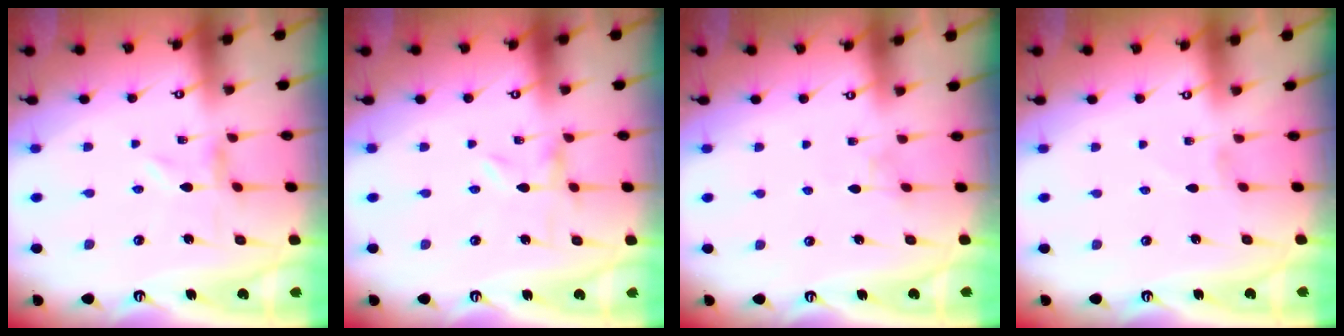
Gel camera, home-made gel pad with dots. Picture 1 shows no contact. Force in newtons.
{"total": 0.0}
{"total": 2.3, "press": 2.3, "slide": 0.3}
{"total": 0.9, "press": 0.9, "slide": 0.1}